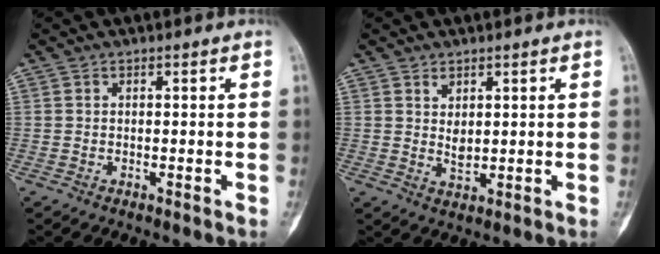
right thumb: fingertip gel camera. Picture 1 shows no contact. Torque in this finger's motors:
{"motor_torque": [-0.18, 0.60, -0.08, 0.05, -0.05]}